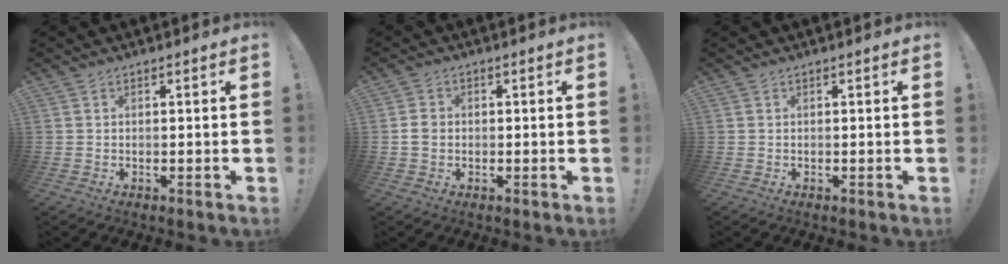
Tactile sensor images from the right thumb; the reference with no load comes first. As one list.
[{"total": 2.8, "force": [-0.4, 2.3, 1.6], "torque": [-0.018, 0.006, -0.008]}, {"total": 0.0}]